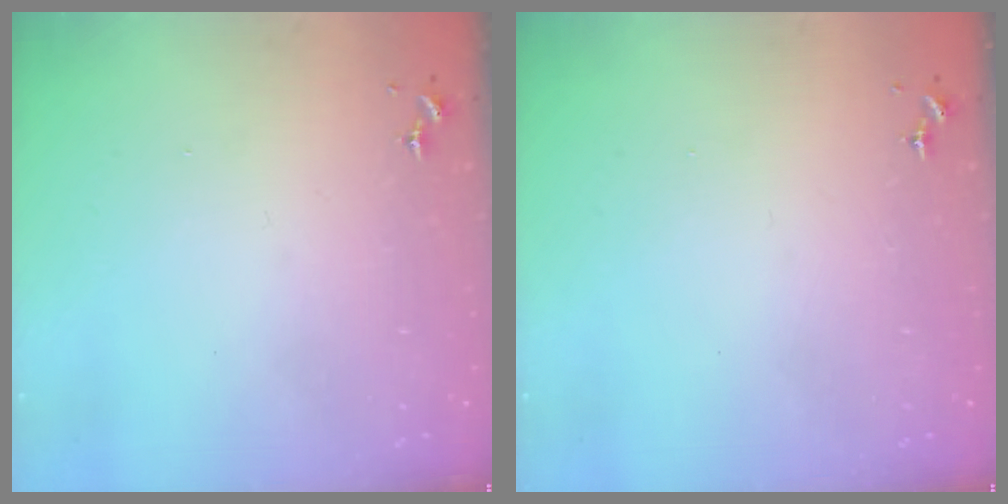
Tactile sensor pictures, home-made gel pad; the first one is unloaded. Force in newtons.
{"total": 0.0}